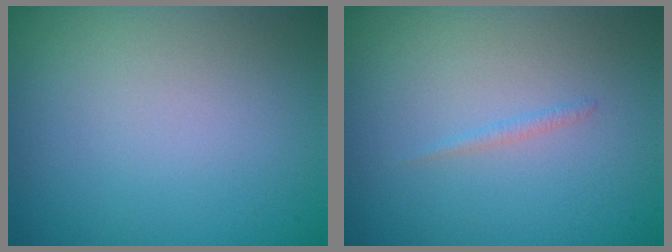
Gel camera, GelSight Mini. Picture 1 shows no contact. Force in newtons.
{"total": 0.6, "press": 0.5, "slide": 0.1}